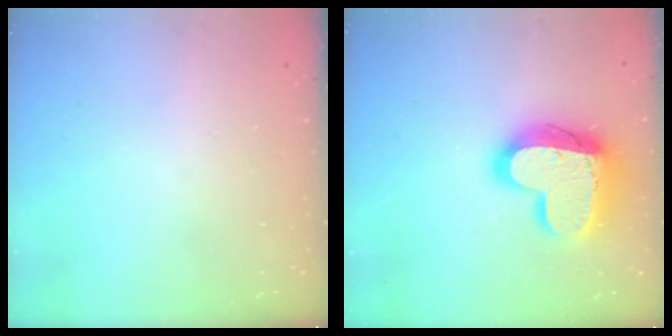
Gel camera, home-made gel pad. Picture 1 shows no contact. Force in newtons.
{"total": 19.7, "press": 19.7, "slide": 1.4}